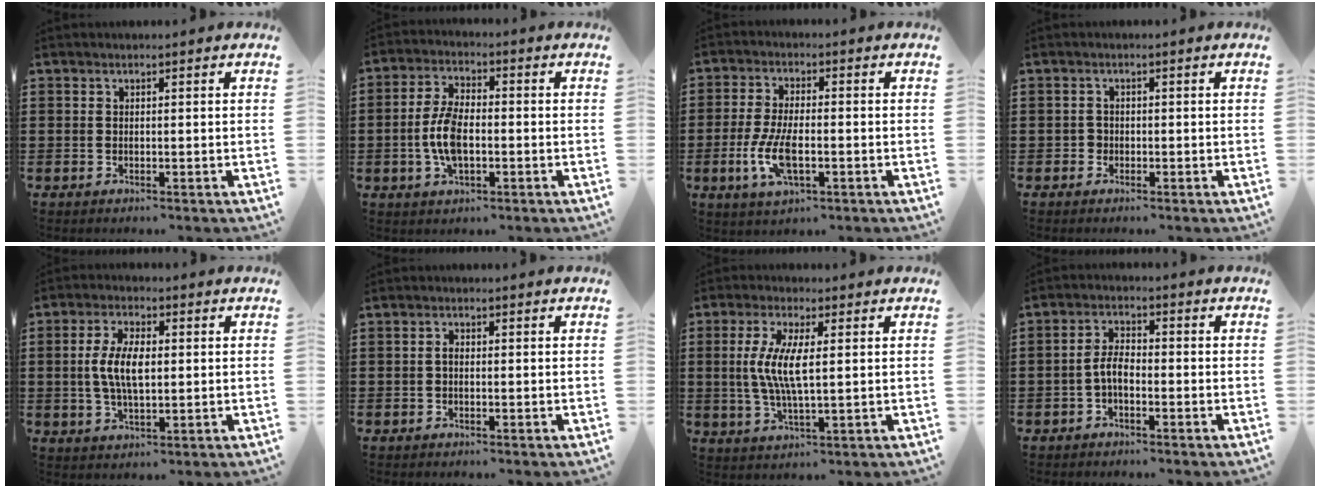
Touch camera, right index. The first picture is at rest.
{"total": 7.1, "force": [-1.2, 3.4, 6.1], "torque": [-0.143, -0.002, -0.028]}
{"total": 7.1, "force": [-2.0, 2.8, 6.2], "torque": [-0.145, -0.012, -0.042]}
{"total": 1.1, "force": [-0.4, 0.9, 0.3], "torque": [-0.008, 0.002, -0.010]}
{"total": 6.7, "force": [0.2, 2.9, 6.0], "torque": [-0.128, 0.006, -0.002]}
{"total": 1.2, "force": [-0.3, 0.6, 1.0], "torque": [-0.020, 0.001, -0.007]}
{"total": 6.8, "force": [0.6, 1.8, 6.6], "torque": [-0.138, -0.003, 0.004]}
{"total": 3.7, "force": [-1.3, 1.7, 3.0], "torque": [-0.070, 0.004, -0.030]}